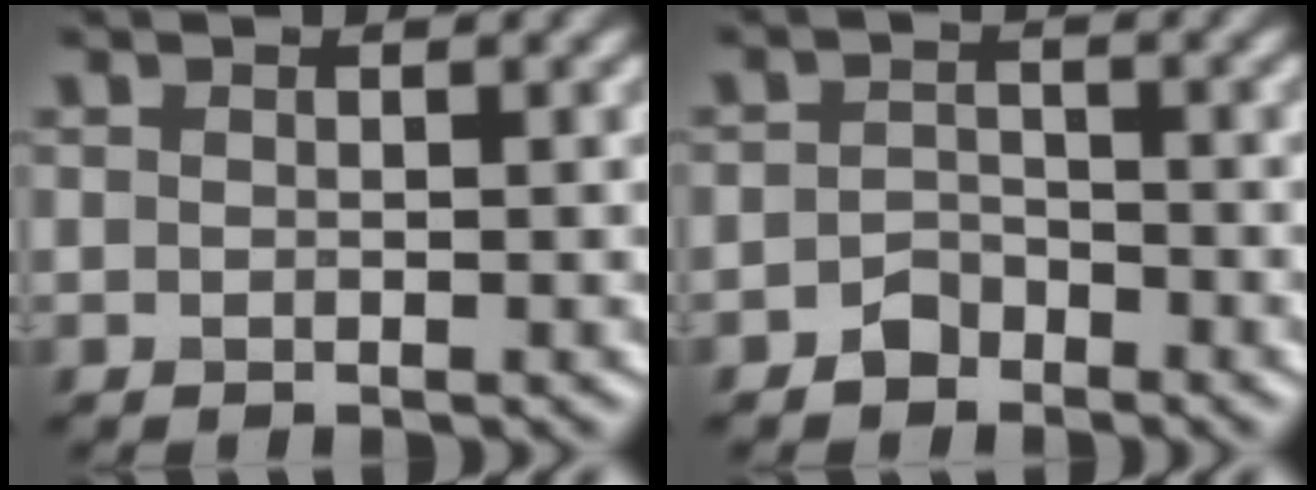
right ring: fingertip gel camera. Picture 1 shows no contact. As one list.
[{"total": 1.8, "force": [-1.4, 1.2, 0.4], "torque": [-0.001, 0.009, -0.027]}]